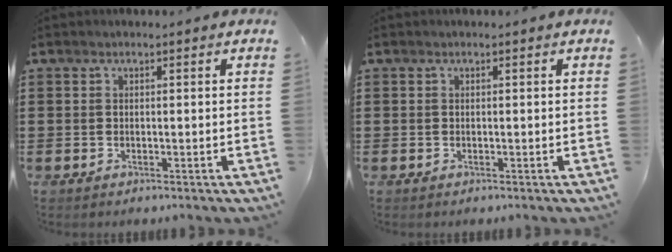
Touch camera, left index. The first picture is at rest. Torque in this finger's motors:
{"motor_torque": [0.00, 0.00, 0.00, -0.01]}